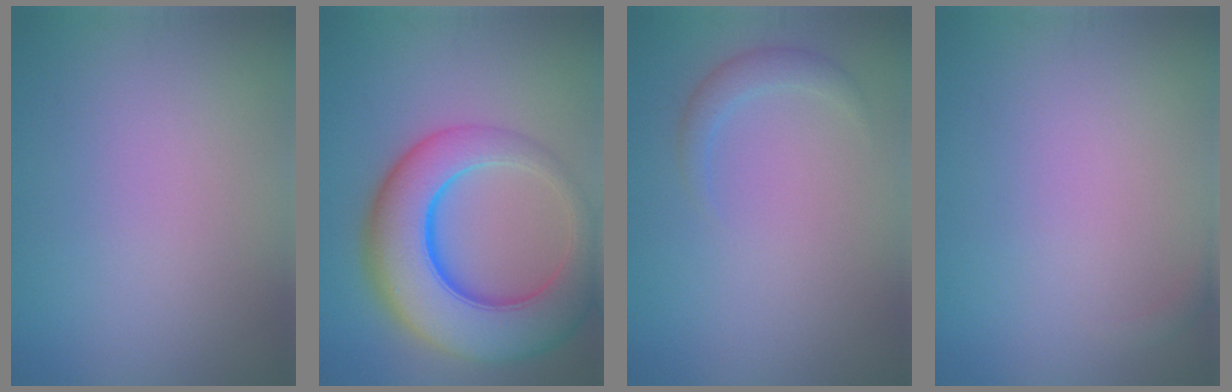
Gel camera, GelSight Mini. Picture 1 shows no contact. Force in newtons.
{"total": 11.2, "press": 11.1, "slide": 0.5}
{"total": 1.5, "press": 1.5, "slide": 0.1}
{"total": 0.6, "press": 0.6, "slide": 0.1}